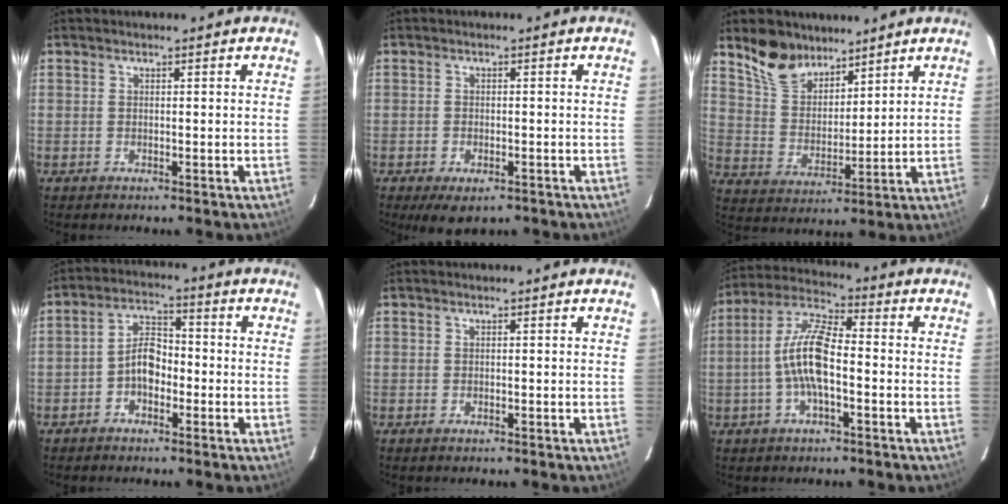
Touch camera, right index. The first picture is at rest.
{"total": 5.1, "force": [-3.1, 2.5, 3.1], "torque": [-0.065, -0.018, -0.047]}
{"total": 10.3, "force": [8.1, 5.1, 3.9], "torque": [-0.079, 0.015, 0.161]}
{"total": 5.4, "force": [-2.1, 3.5, 3.7], "torque": [-0.068, 0.019, -0.036]}
{"total": 0.0}
{"total": 10.5, "force": [-2.1, 3.3, 9.7], "torque": [-0.207, 0.011, -0.042]}